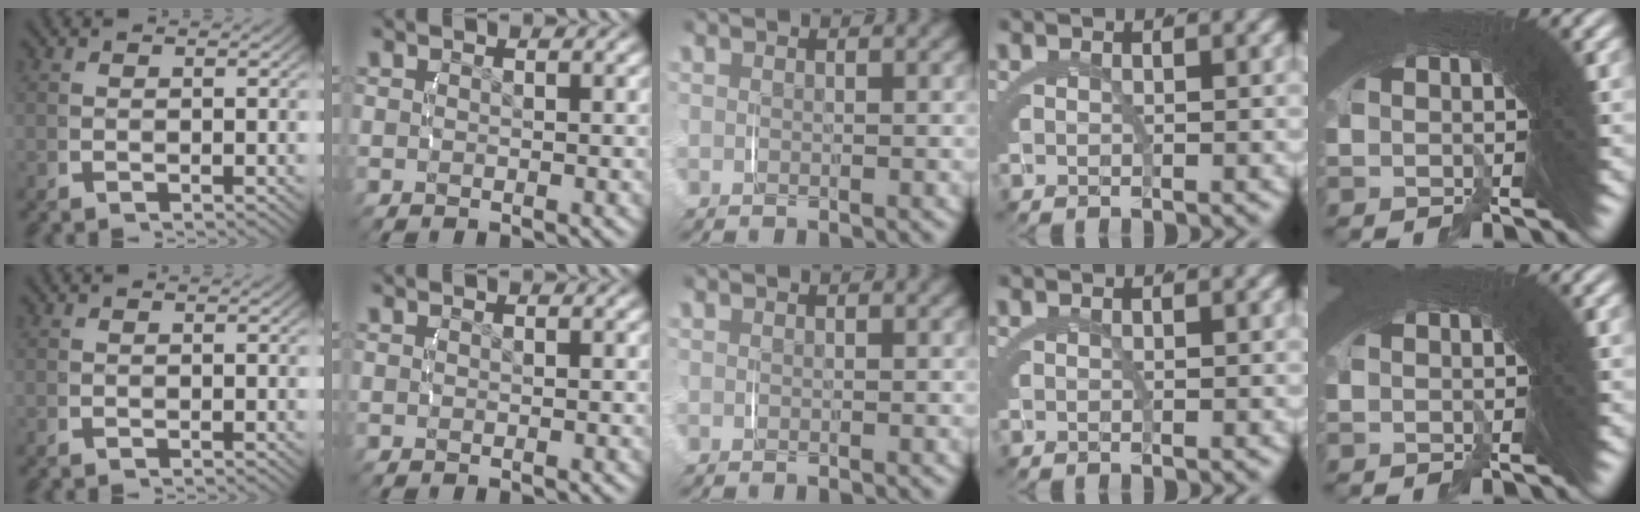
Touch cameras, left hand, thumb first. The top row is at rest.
{}